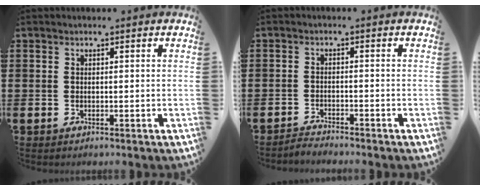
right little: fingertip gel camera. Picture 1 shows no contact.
{"total": 1.7, "force": [-1.7, -0.1, -0.1], "torque": [-0.002, 0.004, -0.035]}